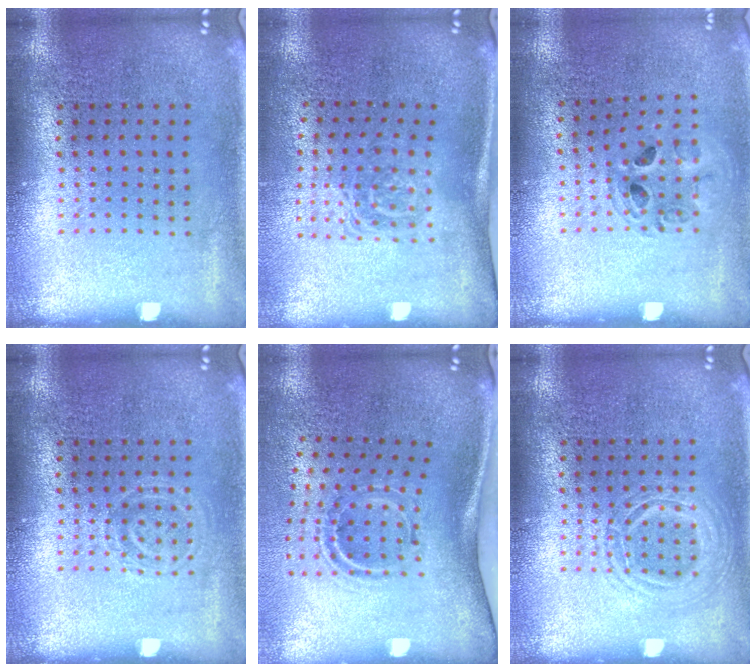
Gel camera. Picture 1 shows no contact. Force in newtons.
{"total": 1.6, "press": 1.2, "slide": 1.2}
{"total": 1.0, "press": 1.0, "slide": 0.1}
{"total": 1.2, "press": 1.2, "slide": 0.3}
{"total": 2.2, "press": 1.2, "slide": 1.8}
{"total": 2.2, "press": 2.2, "slide": 0.3}